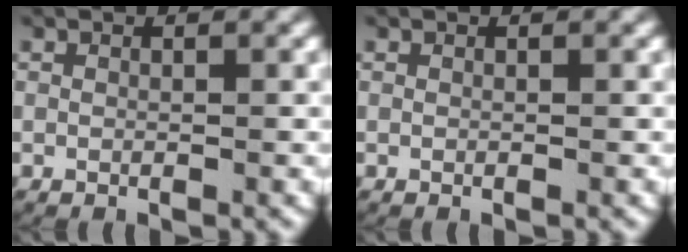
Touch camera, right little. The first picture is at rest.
{"total": 0.0}